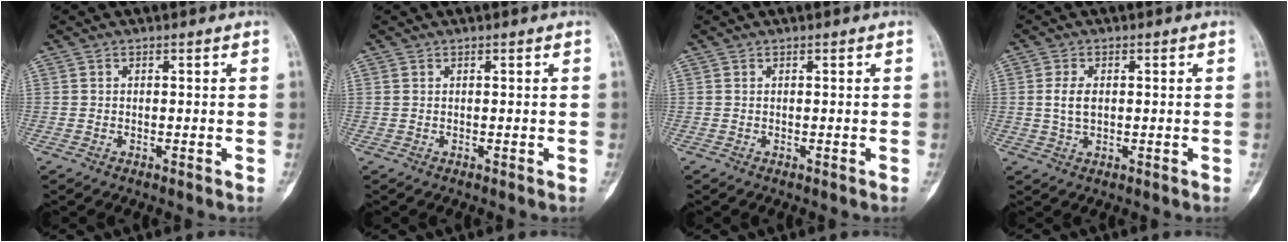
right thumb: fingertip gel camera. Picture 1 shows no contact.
{"total": 0.5, "force": [0.3, 0.4, 0.3], "torque": [0.002, 0.002, 0.004]}
{"total": 0.0}
{"total": 4.0, "force": [0.3, 2.5, 3.1], "torque": [-0.064, 0.003, 0.008]}